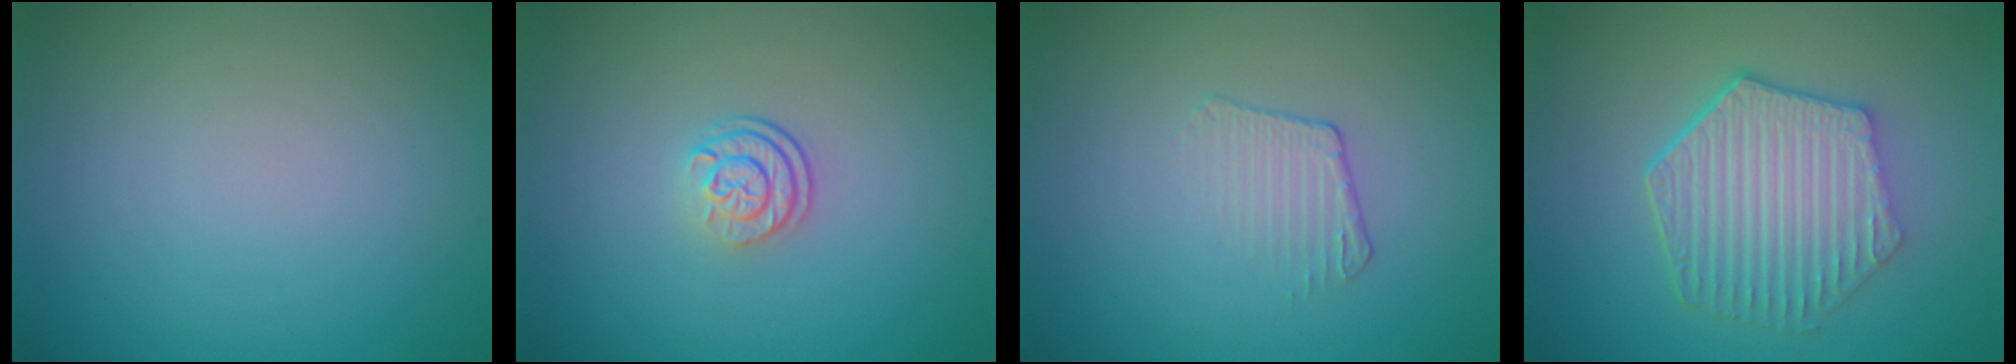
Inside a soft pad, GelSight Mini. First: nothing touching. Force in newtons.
{"total": 2.3, "press": 1.7, "slide": 1.7}
{"total": 1.5, "press": 0.7, "slide": 1.4}
{"total": 6.1, "press": 4.7, "slide": 3.8}